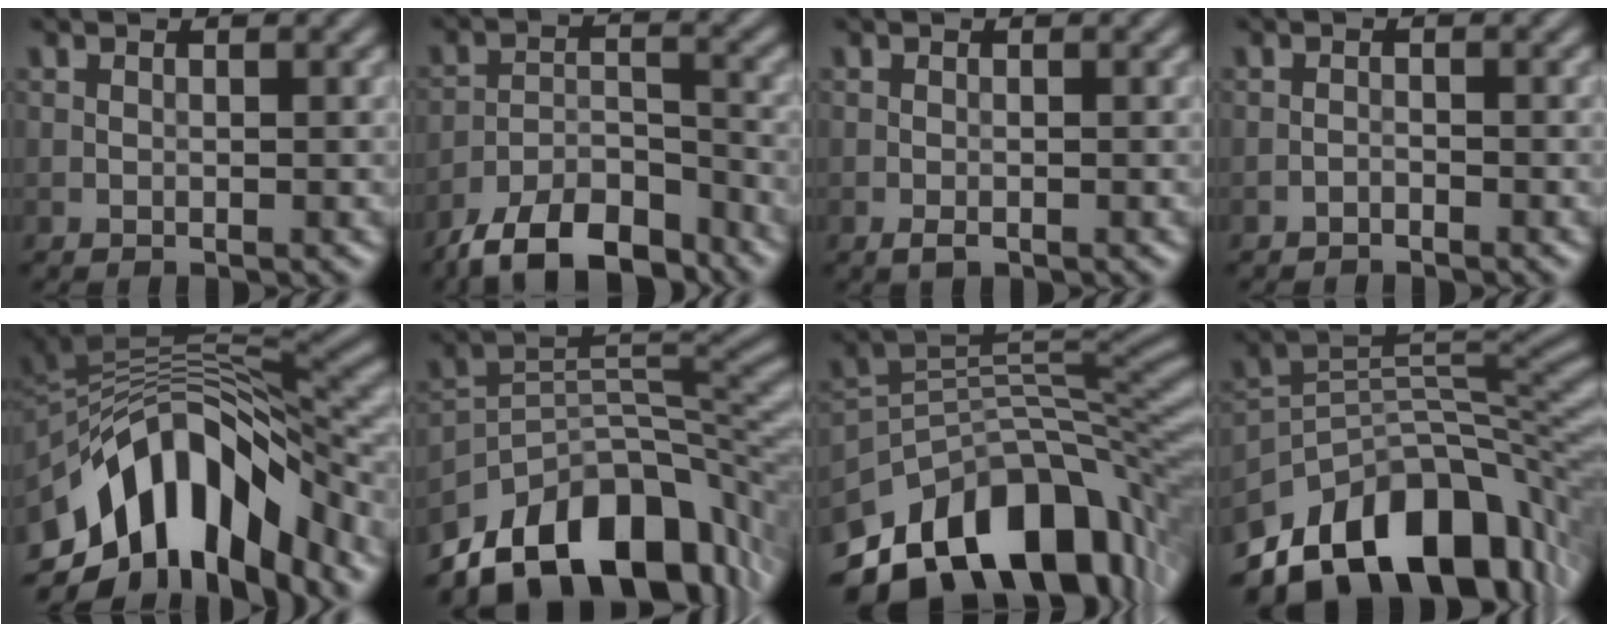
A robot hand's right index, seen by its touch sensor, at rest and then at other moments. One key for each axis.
{"total": 8.6, "fx": -7.0, "fy": 3.0, "fz": 3.9, "tx": -0.060, "ty": -0.005, "tz": -0.132}
{"total": 1.0, "fx": -0.6, "fy": 0.4, "fz": 0.7, "tx": -0.014, "ty": -0.003, "tz": -0.010}
{"total": 0.7, "fx": -0.7, "fy": 0.1, "fz": 0.1, "tx": -0.002, "ty": 0.002, "tz": -0.014}
{"total": 13.1, "fx": -6.4, "fy": 6.7, "fz": 9.3, "tx": -0.157, "ty": 0.014, "tz": -0.113}
{"total": 13.2, "fx": -8.6, "fy": 6.7, "fz": 7.5, "tx": -0.117, "ty": 0.006, "tz": -0.159}
{"total": 13.4, "fx": -6.9, "fy": 7.3, "fz": 8.8, "tx": -0.145, "ty": 0.007, "tz": -0.115}
{"total": 14.0, "fx": -8.4, "fy": 7.2, "fz": 8.6, "tx": -0.142, "ty": 0.009, "tz": -0.145}